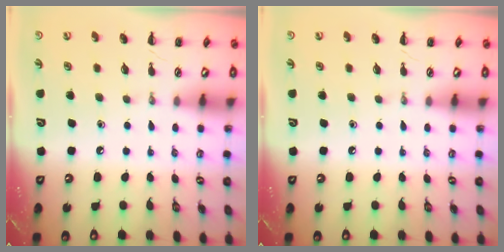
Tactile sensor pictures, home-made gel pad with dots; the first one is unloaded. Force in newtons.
{"total": 0.0}